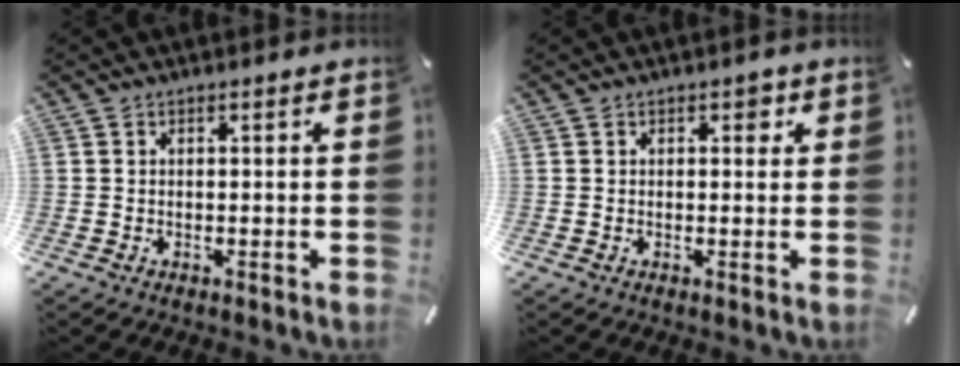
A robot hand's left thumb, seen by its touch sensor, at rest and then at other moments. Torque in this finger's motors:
{"motor_torque": [0.08, 0.07, 0.00, -0.36, 0.00]}